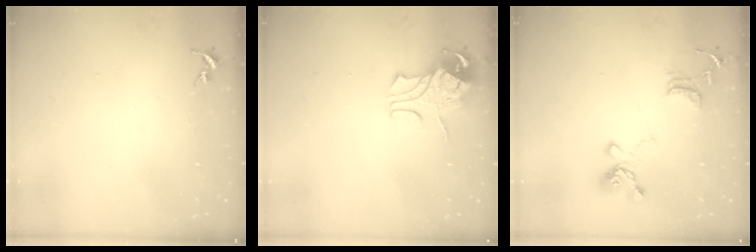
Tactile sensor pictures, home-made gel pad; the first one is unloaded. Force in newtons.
{"total": 8.7, "press": 8.6, "slide": 1.1}
{"total": 15.8, "press": 15.7, "slide": 1.6}